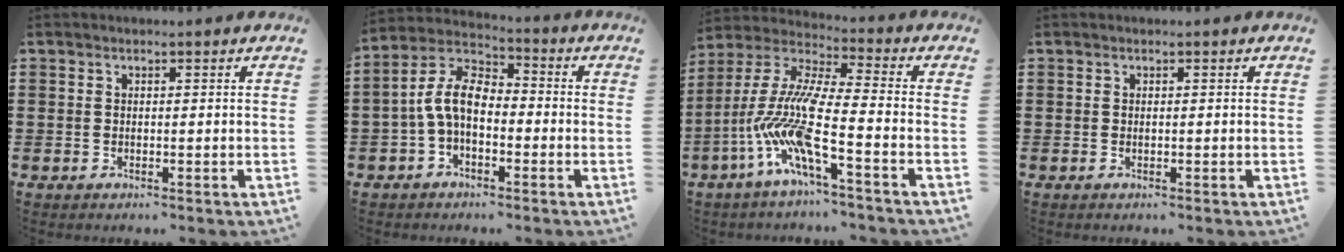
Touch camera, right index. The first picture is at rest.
{"total": 8.0, "force": [-1.1, 4.3, 6.6], "torque": [-0.166, -0.005, -0.031]}
{"total": 12.3, "force": [-6.2, 1.6, 10.4], "torque": [-0.253, -0.032, -0.139]}
{"total": 0.0}